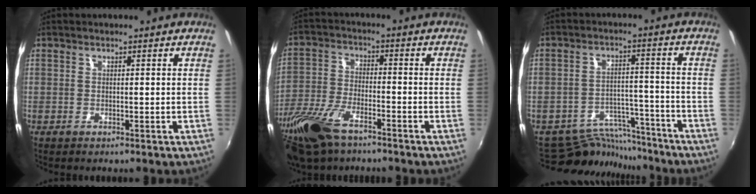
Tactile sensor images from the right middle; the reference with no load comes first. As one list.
[{"total": 14.8, "force": [-10.0, 6.1, 9.0], "torque": [-0.215, -0.029, -0.199]}, {"total": 10.7, "force": [-9.9, 3.8, 1.4], "torque": [-0.037, 0.026, -0.145]}]